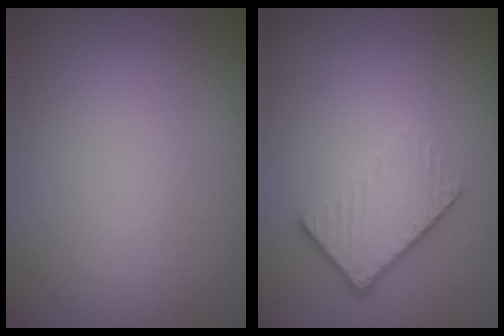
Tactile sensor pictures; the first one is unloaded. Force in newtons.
{"total": 4.1, "press": 2.8, "slide": 3.0}